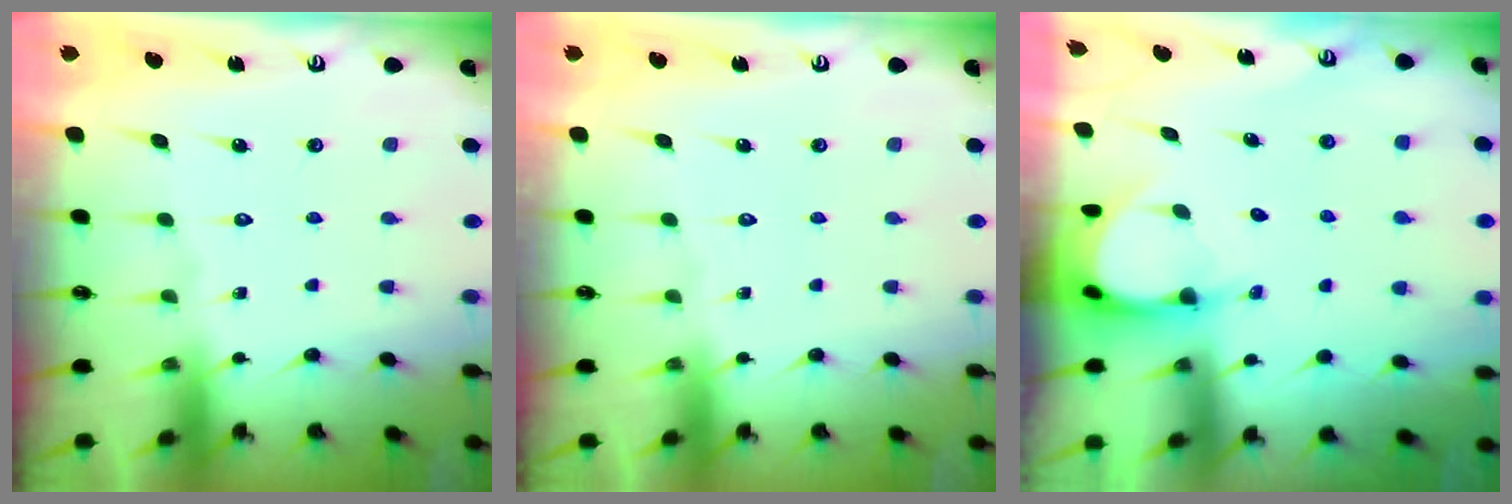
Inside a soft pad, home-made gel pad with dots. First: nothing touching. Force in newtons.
{"total": 0.0}
{"total": 3.9, "press": 3.9, "slide": 0.2}